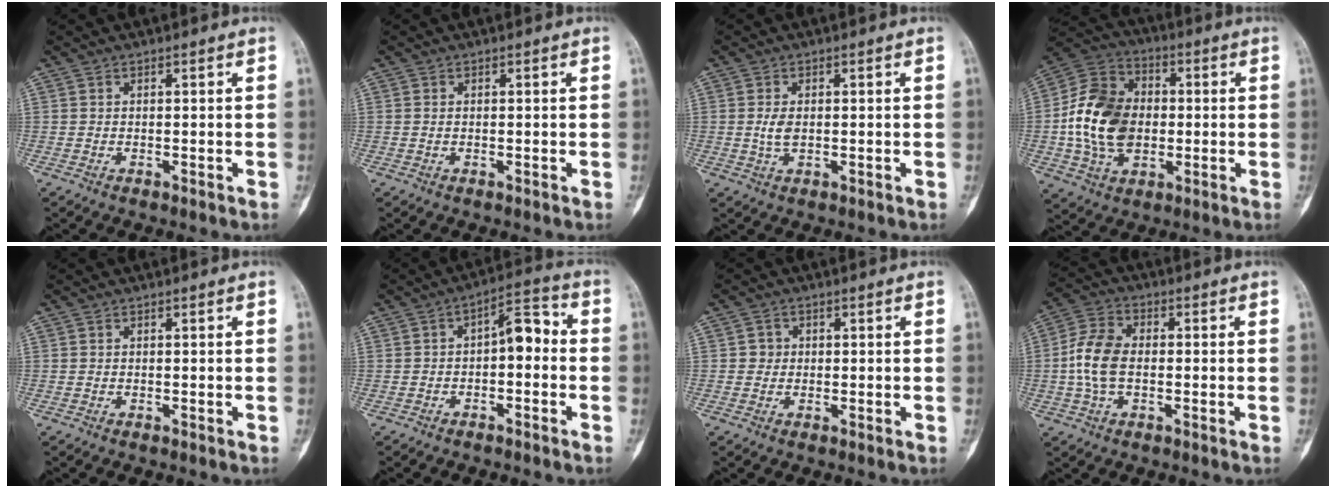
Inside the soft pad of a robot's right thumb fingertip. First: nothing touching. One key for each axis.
{"total": 0.0}
{"total": 2.7, "fx": 0.0, "fy": 1.5, "fz": 2.3, "tx": -0.045, "ty": -0.003, "tz": 0.001}
{"total": 16.7, "fx": -0.8, "fy": 12.1, "fz": 11.5, "tx": -0.199, "ty": 0.019, "tz": -0.017}
{"total": 0.0}
{"total": 7.4, "fx": -0.8, "fy": 3.8, "fz": 6.3, "tx": -0.075, "ty": 0.038, "tz": -0.023}
{"total": 1.8, "fx": 0.1, "fy": 1.8, "fz": 0.4, "tx": 0.005, "ty": 0.005, "tz": 0.000}
{"total": 8.7, "fx": -0.6, "fy": 5.4, "fz": 6.8, "tx": -0.143, "ty": 0.020, "tz": -0.019}